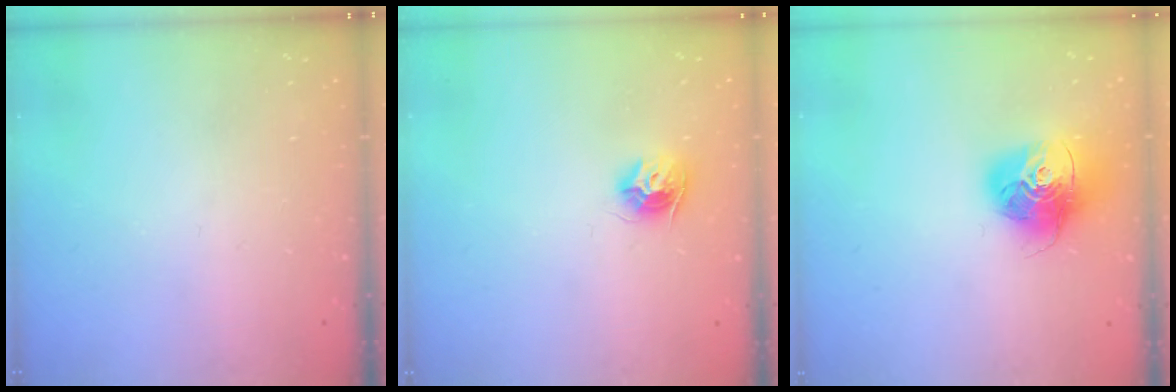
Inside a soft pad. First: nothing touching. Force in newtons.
{"total": 8.8, "press": 8.8, "slide": 0.4}
{"total": 16.9, "press": 16.9, "slide": 1.7}